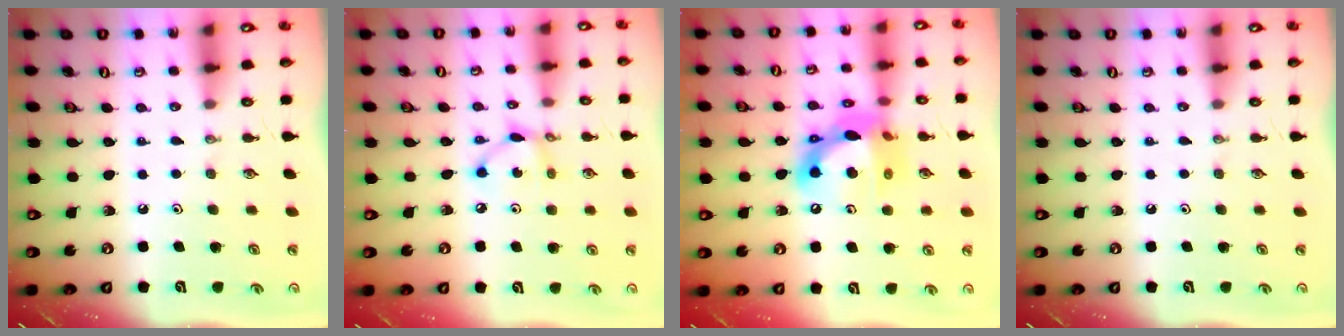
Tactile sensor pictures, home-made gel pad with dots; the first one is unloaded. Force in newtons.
{"total": 6.5, "press": 6.5, "slide": 0.2}
{"total": 15.4, "press": 15.3, "slide": 1.5}
{"total": 0.0}